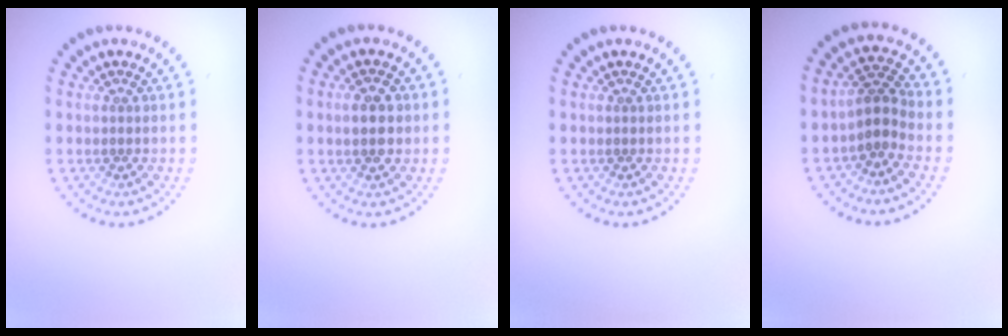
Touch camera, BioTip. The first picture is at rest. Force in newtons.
{"total": 3.0, "press": 3.0, "slide": 0.0}
{"total": 0.0}
{"total": 2.5, "press": 2.0, "slide": 1.5}